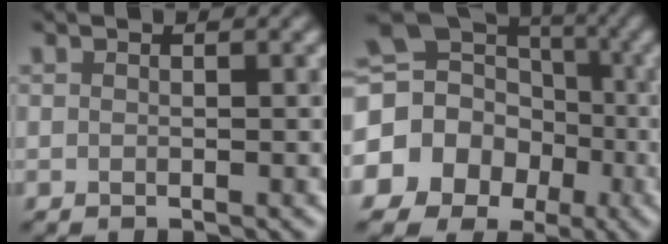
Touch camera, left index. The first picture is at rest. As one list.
[{"total": 15.7, "force": [-3.2, 14.3, 5.4], "torque": [-0.150, 0.005, -0.075]}]